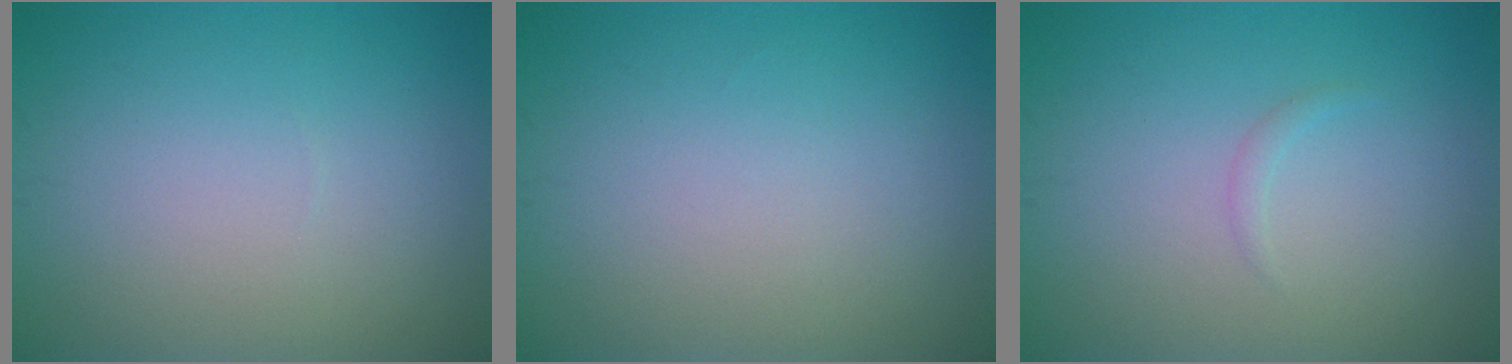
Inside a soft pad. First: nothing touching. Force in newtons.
{"total": 0.0}
{"total": 0.6, "press": 0.6, "slide": 0.0}